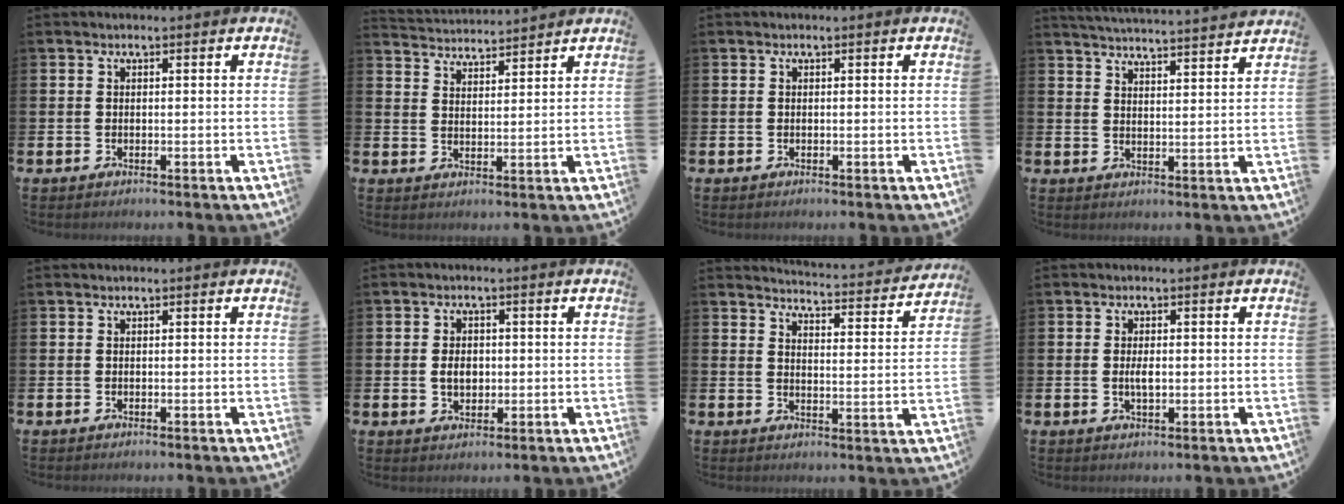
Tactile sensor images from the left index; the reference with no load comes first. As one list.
[{"total": 3.7, "force": [3.7, 0.1, -0.5], "torque": [0.003, -0.029, 0.064]}, {"total": 0.0}, {"total": 4.6, "force": [4.6, -0.6, 0.2], "torque": [-0.009, -0.041, 0.078]}, {"total": 0.0}, {"total": 3.1, "force": [0.1, 2.3, 2.1], "torque": [-0.020, 0.000, -0.007]}, {"total": 4.3, "force": [4.2, 0.0, 0.5], "torque": [-0.008, -0.043, 0.067]}, {"total": 2.1, "force": [0.0, 0.9, 1.9], "torque": [-0.029, -0.001, -0.002]}]